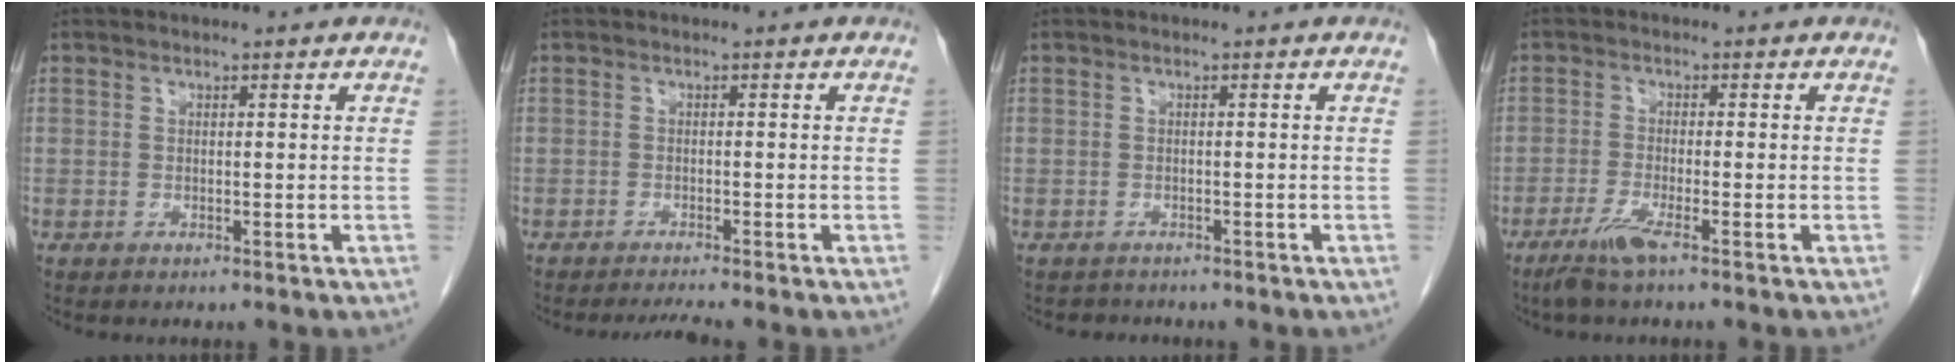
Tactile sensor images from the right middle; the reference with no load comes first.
{"total": 2.4, "force": [-2.1, -0.8, 0.8], "torque": [-0.022, -0.012, -0.037]}
{"total": 1.4, "force": [-1.3, 0.5, -0.2], "torque": [-0.007, -0.004, -0.022]}
{"total": 3.6, "force": [-2.5, -0.2, 2.6], "torque": [-0.060, -0.011, -0.054]}